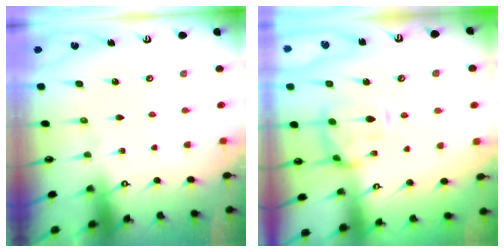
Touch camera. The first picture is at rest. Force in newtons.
{"total": 4.2, "press": 4.0, "slide": 1.4}